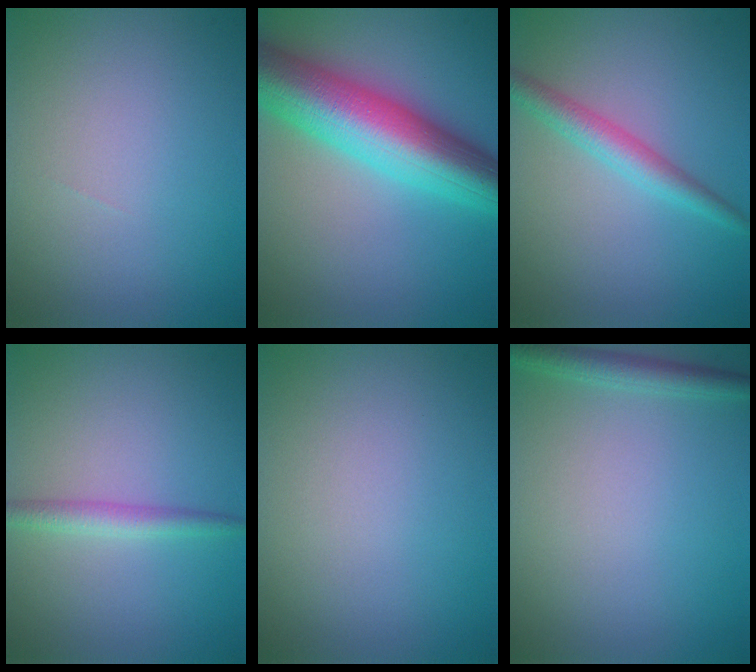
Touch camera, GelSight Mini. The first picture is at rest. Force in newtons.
{"total": 10.7, "press": 10.7, "slide": 0.1}
{"total": 2.7, "press": 2.7, "slide": 0.1}
{"total": 1.9, "press": 1.9, "slide": 0.1}
{"total": 0.0}
{"total": 1.9, "press": 1.9, "slide": 0.1}